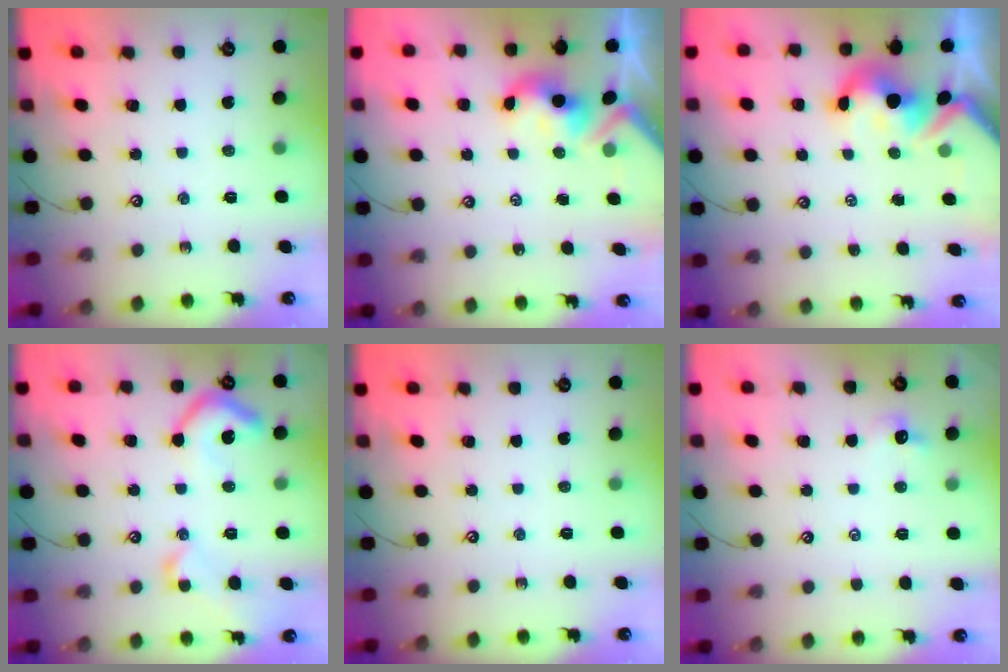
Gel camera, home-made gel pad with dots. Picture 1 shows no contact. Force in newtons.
{"total": 3.0, "press": 3.0, "slide": 0.4}
{"total": 7.0, "press": 7.0, "slide": 1.1}
{"total": 9.8, "press": 9.7, "slide": 1.3}
{"total": 0.0}
{"total": 0.9, "press": 0.6, "slide": 0.6}